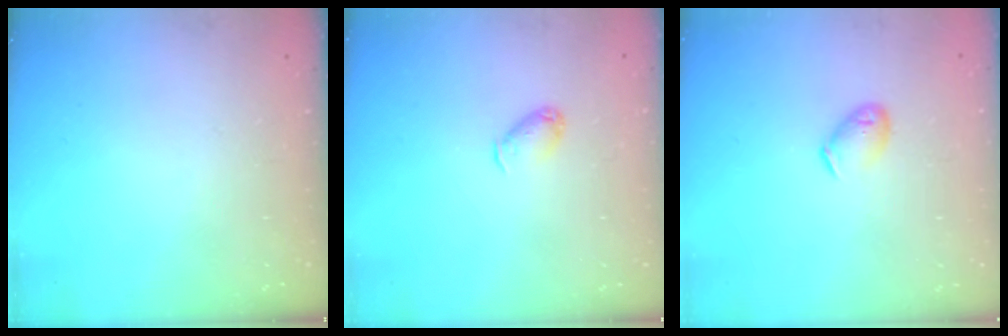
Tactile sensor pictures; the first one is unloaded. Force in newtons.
{"total": 3.6, "press": 3.5, "slide": 0.8}
{"total": 5.6, "press": 5.5, "slide": 1.1}